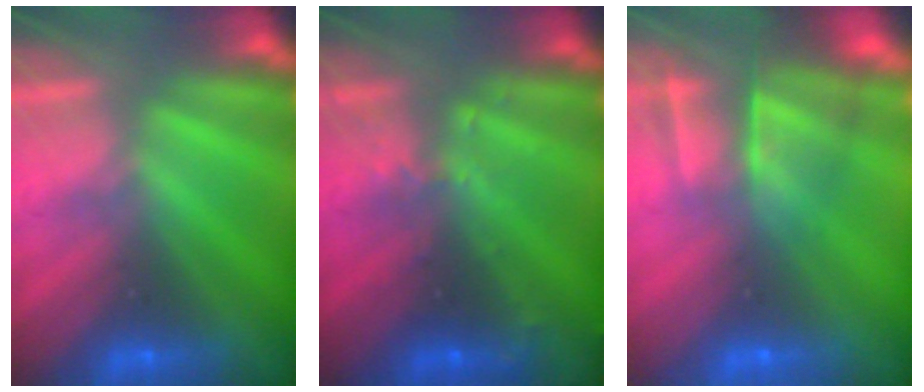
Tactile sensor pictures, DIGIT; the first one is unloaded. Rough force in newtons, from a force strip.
{"total": 2.9}
{"total": 5.9}